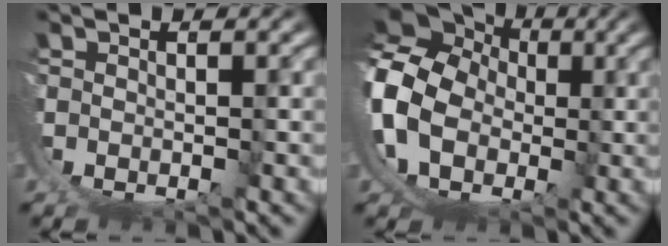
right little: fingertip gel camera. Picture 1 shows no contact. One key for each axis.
{"total": 16.9, "fx": 1.9, "fy": 15.0, "fz": 7.5, "tx": -0.228, "ty": -0.050, "tz": 0.029}